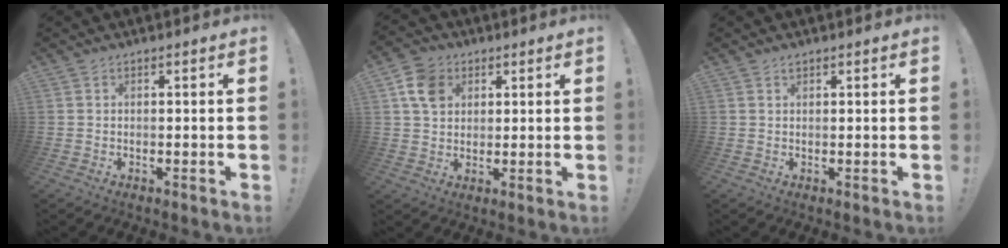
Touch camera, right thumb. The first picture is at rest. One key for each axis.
{"total": 8.9, "fx": 3.7, "fy": 6.8, "fz": 4.4, "tx": -0.071, "ty": -0.004, "tz": 0.075}
{"total": 0.5, "fx": 0.4, "fy": 0.3, "fz": 0.0, "tx": 0.004, "ty": -0.002, "tz": 0.008}